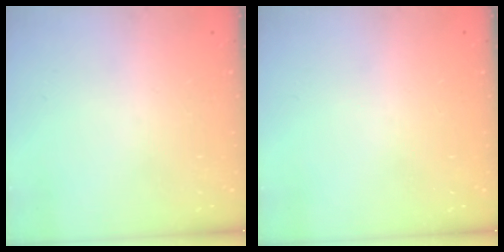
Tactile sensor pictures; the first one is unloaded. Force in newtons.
{"total": 0.0}